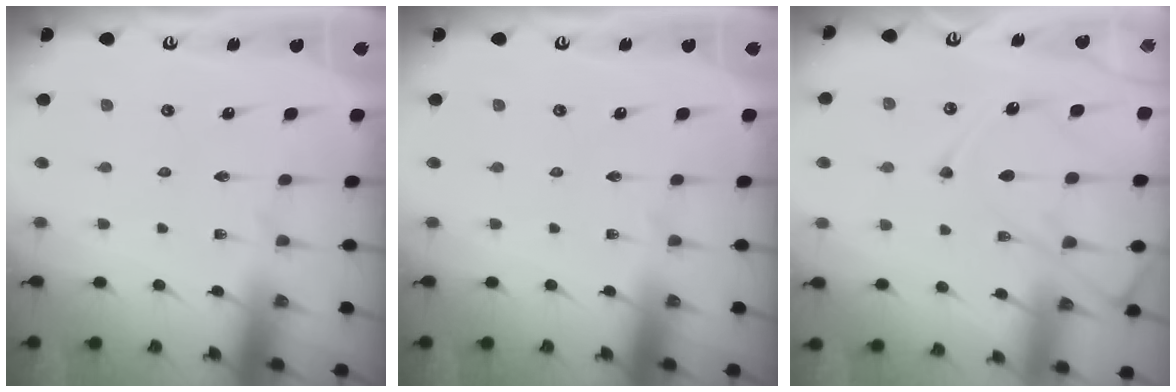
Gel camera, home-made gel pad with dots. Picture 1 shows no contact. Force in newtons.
{"total": 0.0}
{"total": 14.1, "press": 14.0, "slide": 1.4}